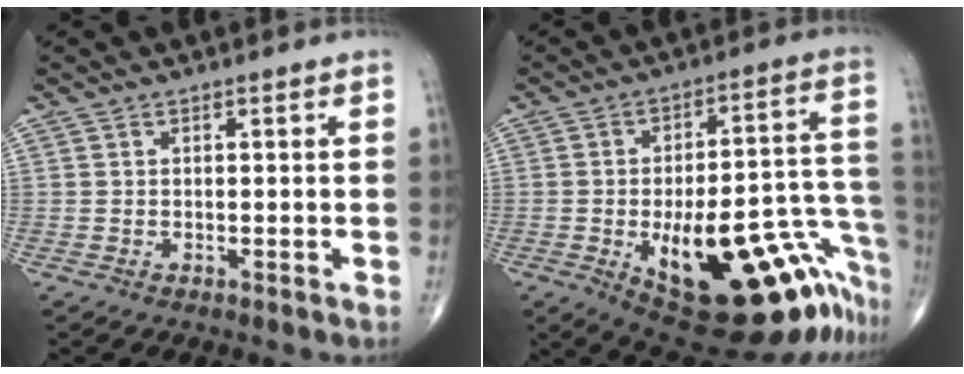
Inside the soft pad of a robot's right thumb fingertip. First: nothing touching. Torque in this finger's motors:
{"motor_torque": [2.71, 2.30, 1.36, -1.42, 0.44]}